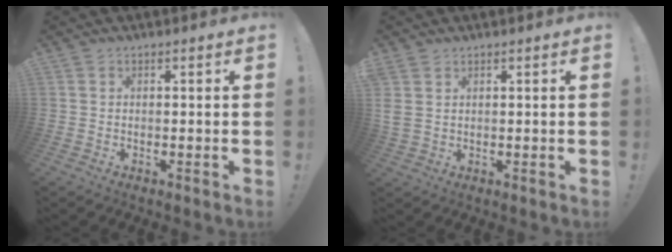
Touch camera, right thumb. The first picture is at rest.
{"total": 3.5, "force": [1.5, 2.4, 2.1], "torque": [-0.048, 0.000, 0.032]}